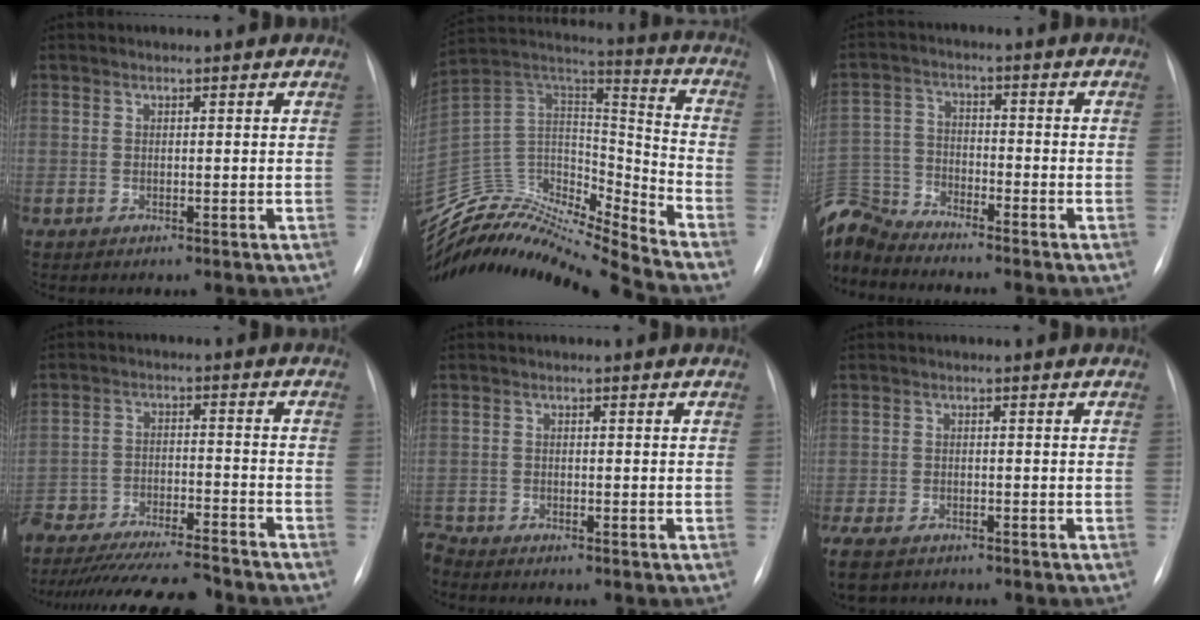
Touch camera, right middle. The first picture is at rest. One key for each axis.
{"total": 22.0, "fx": -21.2, "fy": 1.2, "fz": 5.7, "tx": -0.104, "ty": 0.056, "tz": -0.358}
{"total": 9.8, "fx": -9.6, "fy": 1.8, "fz": 1.0, "tx": -0.037, "ty": 0.010, "tz": -0.192}
{"total": 22.7, "fx": -20.3, "fy": 2.5, "fz": 9.7, "tx": -0.175, "ty": -0.039, "tz": -0.307}
{"total": 2.5, "fx": -2.4, "fy": 0.5, "fz": 0.1, "tx": 0.000, "ty": -0.009, "tz": -0.043}
{"total": 8.3, "fx": -6.1, "fy": 4.1, "fz": 3.8, "tx": -0.089, "ty": -0.016, "tz": -0.094}